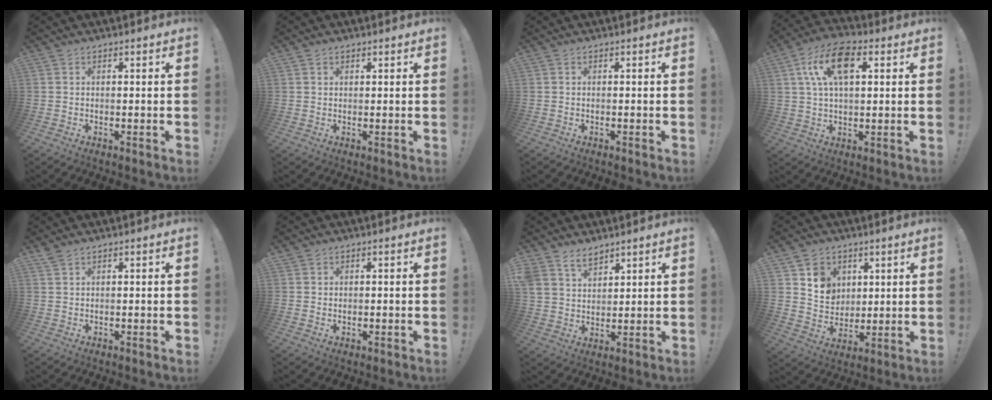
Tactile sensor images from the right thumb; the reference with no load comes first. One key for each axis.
{"total": 0.9, "fx": 0.7, "fy": 0.5, "fz": 0.1, "tx": 0.002, "ty": -0.002, "tz": 0.013}
{"total": 0.0}
{"total": 13.5, "fx": 4.2, "fy": 7.2, "fz": 10.6, "tx": -0.186, "ty": 0.010, "tz": 0.078}
{"total": 1.6, "fx": 1.2, "fy": 0.6, "fz": 0.8, "tx": -0.021, "ty": 0.000, "tz": 0.023}
{"total": 1.1, "fx": 0.6, "fy": 0.9, "fz": 0.1, "tx": 0.006, "ty": 0.000, "tz": 0.009}
{"total": 7.2, "fx": 5.8, "fy": 4.0, "fz": 1.7, "tx": -0.047, "ty": -0.029, "tz": 0.114}
{"total": 8.7, "fx": 4.6, "fy": 7.1, "fz": 1.7, "tx": -0.014, "ty": -0.037, "tz": 0.090}